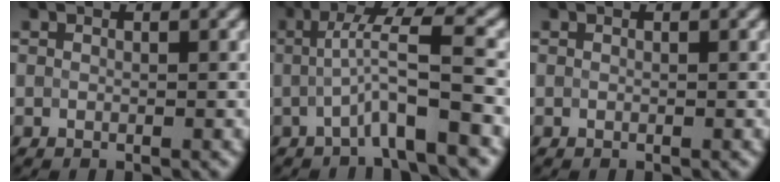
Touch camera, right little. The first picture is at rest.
{"total": 5.0, "force": [-1.2, 0.4, 4.8], "torque": [-0.078, 0.014, -0.031]}
{"total": 0.0}